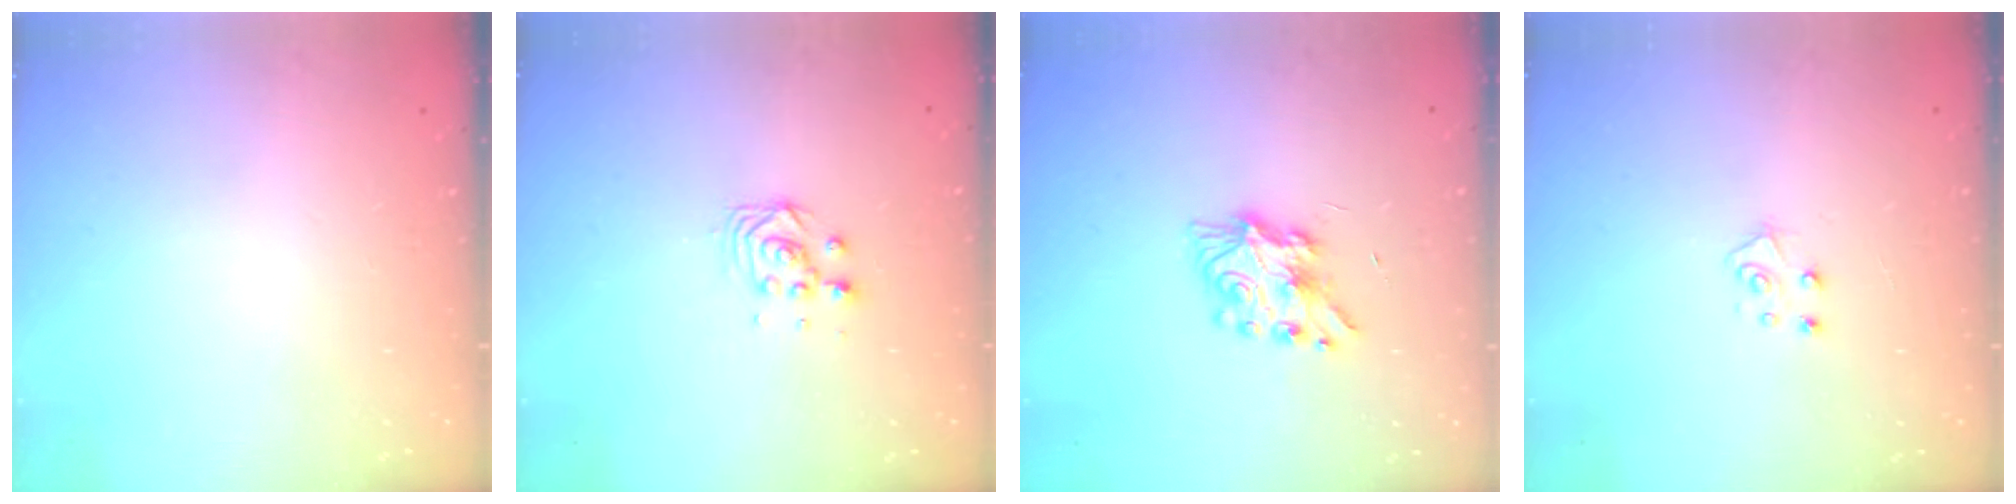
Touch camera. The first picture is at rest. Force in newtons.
{"total": 5.3, "press": 5.2, "slide": 0.2}
{"total": 7.6, "press": 7.6, "slide": 0.6}
{"total": 5.1, "press": 5.1, "slide": 0.5}